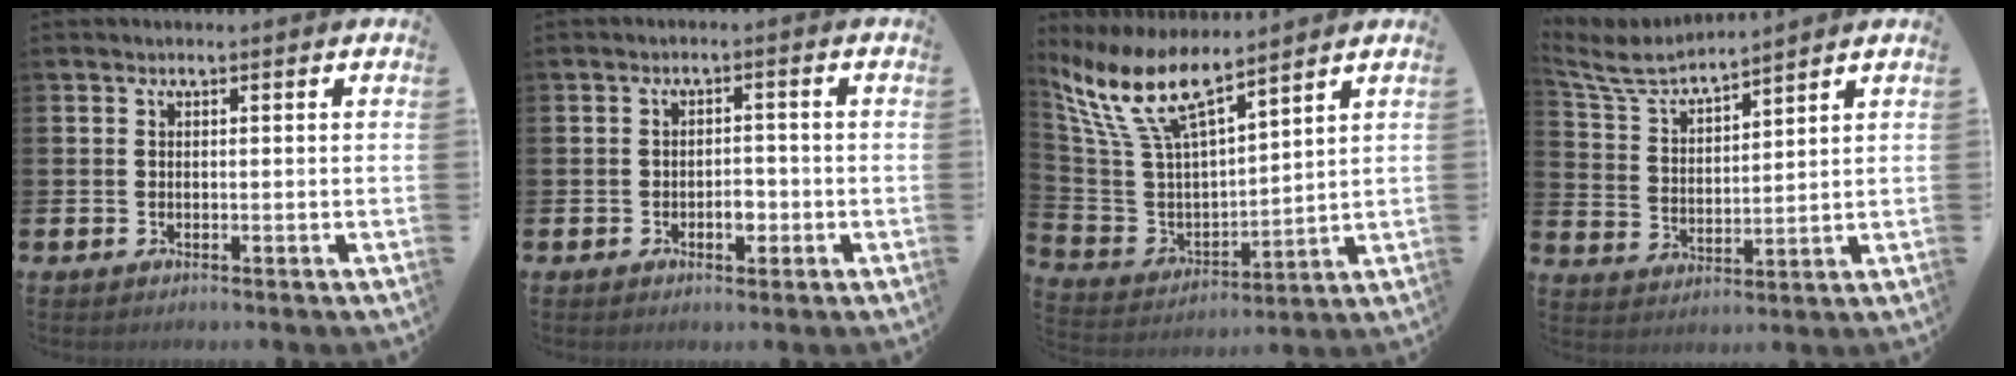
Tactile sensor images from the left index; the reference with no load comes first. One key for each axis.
{"total": 2.1, "fx": -0.8, "fy": 1.3, "fz": 1.4, "tx": -0.015, "ty": -0.001, "tz": -0.018}
{"total": 10.8, "fx": 8.6, "fy": 2.9, "fz": 5.8, "tx": -0.151, "ty": -0.043, "tz": 0.153}
{"total": 5.2, "fx": 5.0, "fy": 0.8, "fz": 1.3, "tx": -0.051, "ty": -0.035, "tz": 0.085}